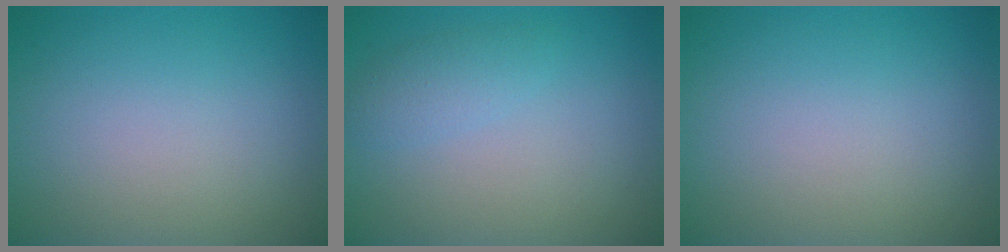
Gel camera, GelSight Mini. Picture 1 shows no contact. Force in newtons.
{"total": 1.7, "press": 1.7, "slide": 0.1}
{"total": 0.0}